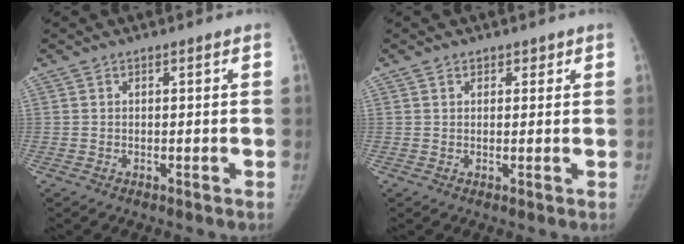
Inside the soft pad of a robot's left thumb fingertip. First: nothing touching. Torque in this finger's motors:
{"motor_torque": [0.10, 0.21, -0.28, 0.19, -0.09]}